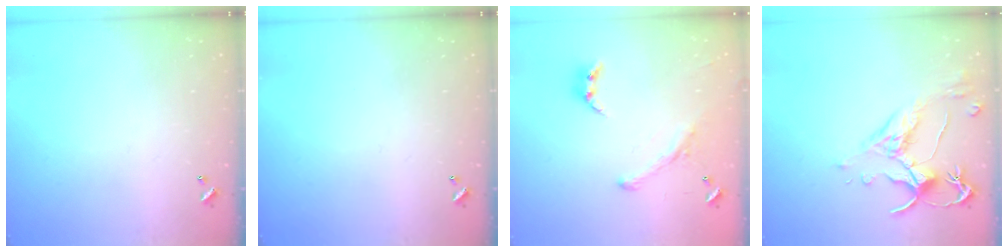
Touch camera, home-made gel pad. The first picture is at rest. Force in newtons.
{"total": 0.0}
{"total": 2.0, "press": 1.5, "slide": 1.2}
{"total": 2.5, "press": 2.1, "slide": 1.4}